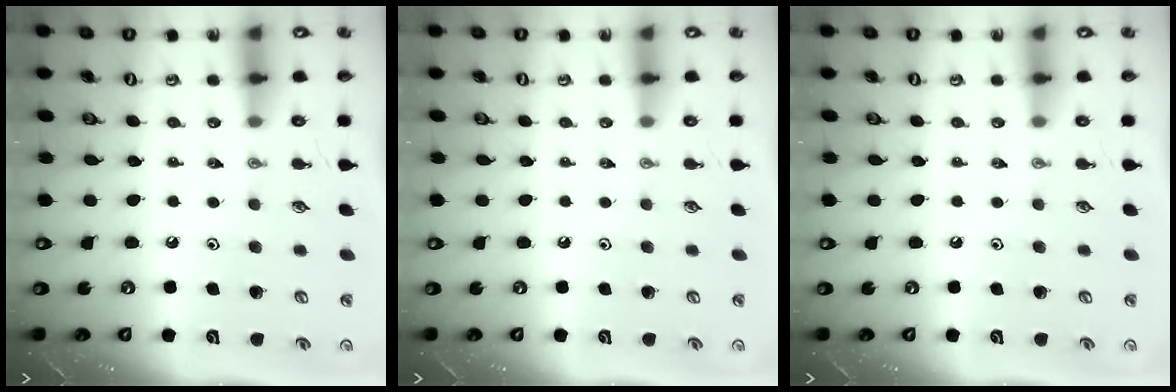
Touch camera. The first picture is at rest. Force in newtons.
{"total": 0.0}
{"total": 0.0}